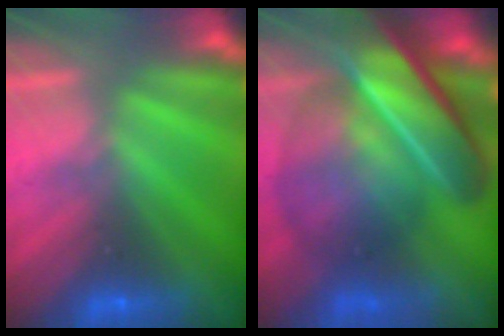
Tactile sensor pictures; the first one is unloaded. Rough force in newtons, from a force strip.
{"total": 7.8}